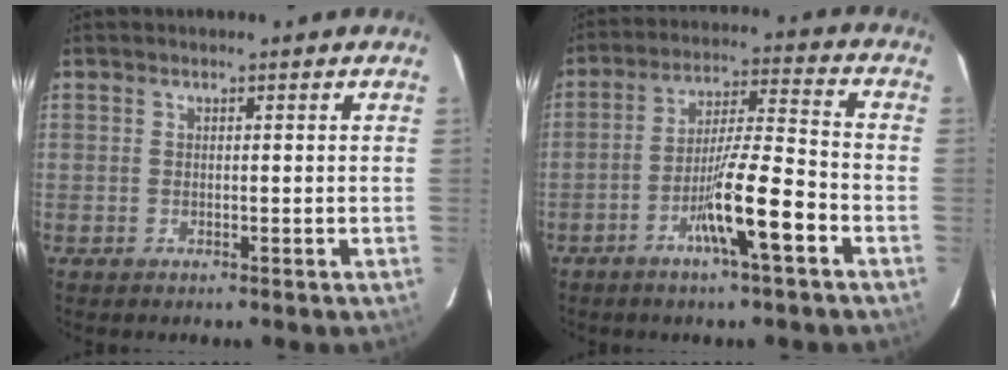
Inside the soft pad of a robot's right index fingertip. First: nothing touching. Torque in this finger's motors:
{"motor_torque": [1.49, -0.66, 0.85, 0.20]}